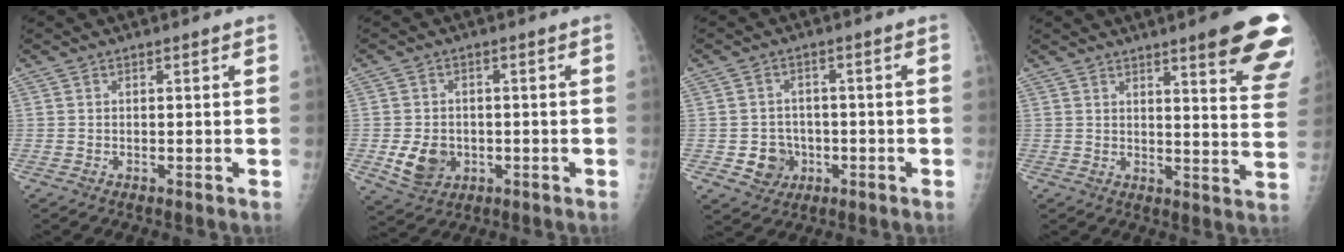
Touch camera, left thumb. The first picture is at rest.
{"total": 6.6, "force": [-1.5, 5.3, 3.6], "torque": [-0.046, 0.003, -0.016]}
{"total": 5.6, "force": [-1.6, 5.1, 1.6], "torque": [0.004, 0.011, -0.021]}
{"total": 15.4, "force": [9.9, 2.3, 11.6], "torque": [-0.108, -0.050, 0.107]}